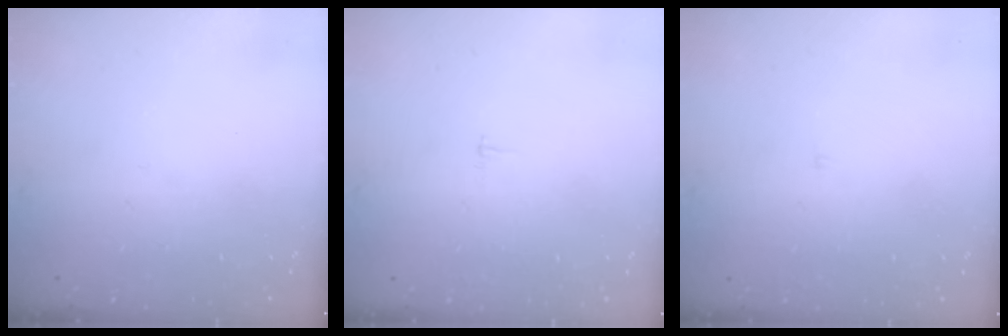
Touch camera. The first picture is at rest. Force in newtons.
{"total": 2.1, "press": 2.1, "slide": 0.2}
{"total": 2.1, "press": 2.1, "slide": 0.2}